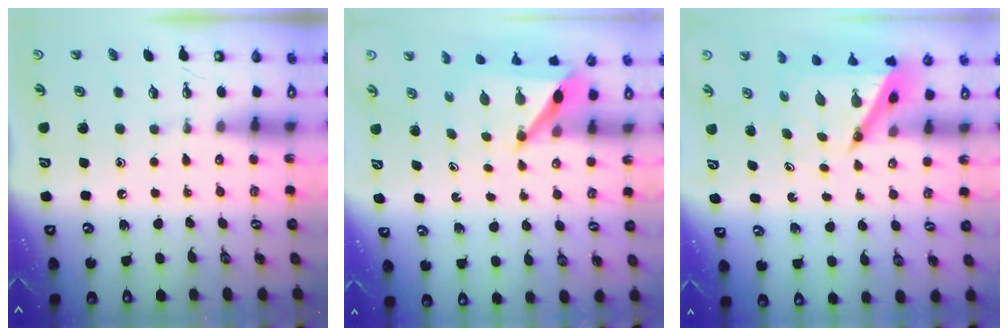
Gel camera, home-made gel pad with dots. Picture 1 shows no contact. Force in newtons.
{"total": 6.0, "press": 6.0, "slide": 0.4}
{"total": 6.1, "press": 6.1, "slide": 0.5}